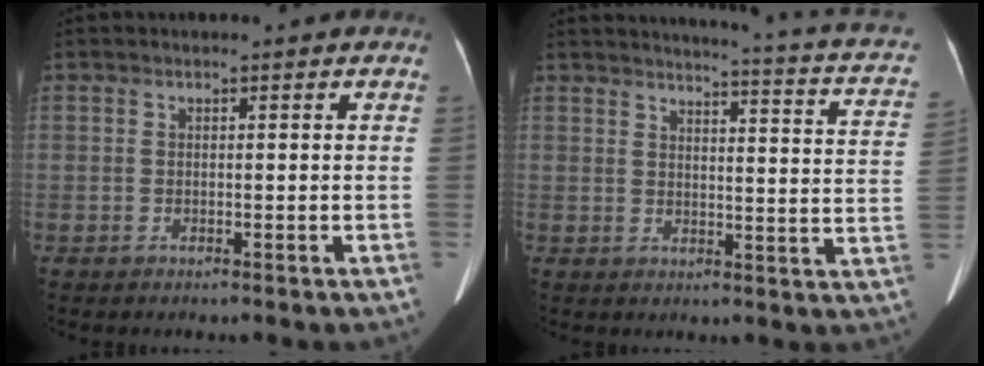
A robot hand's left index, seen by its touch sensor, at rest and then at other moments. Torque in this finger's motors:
{"motor_torque": [-0.57, -1.03, -0.03, 0.03]}